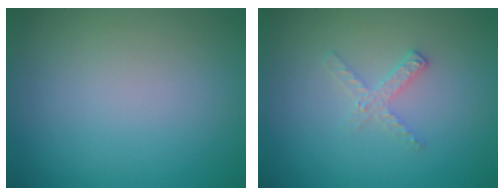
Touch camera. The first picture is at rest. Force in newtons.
{"total": 1.7, "press": 1.7, "slide": 0.2}